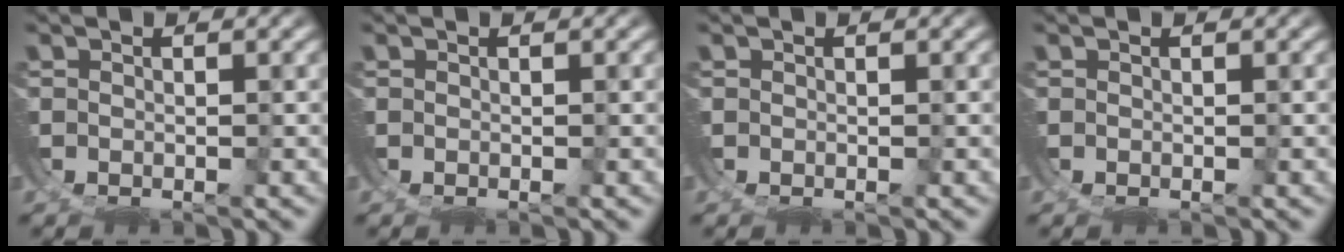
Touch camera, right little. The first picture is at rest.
{"total": 0.0}
{"total": 0.0}
{"total": 0.0}